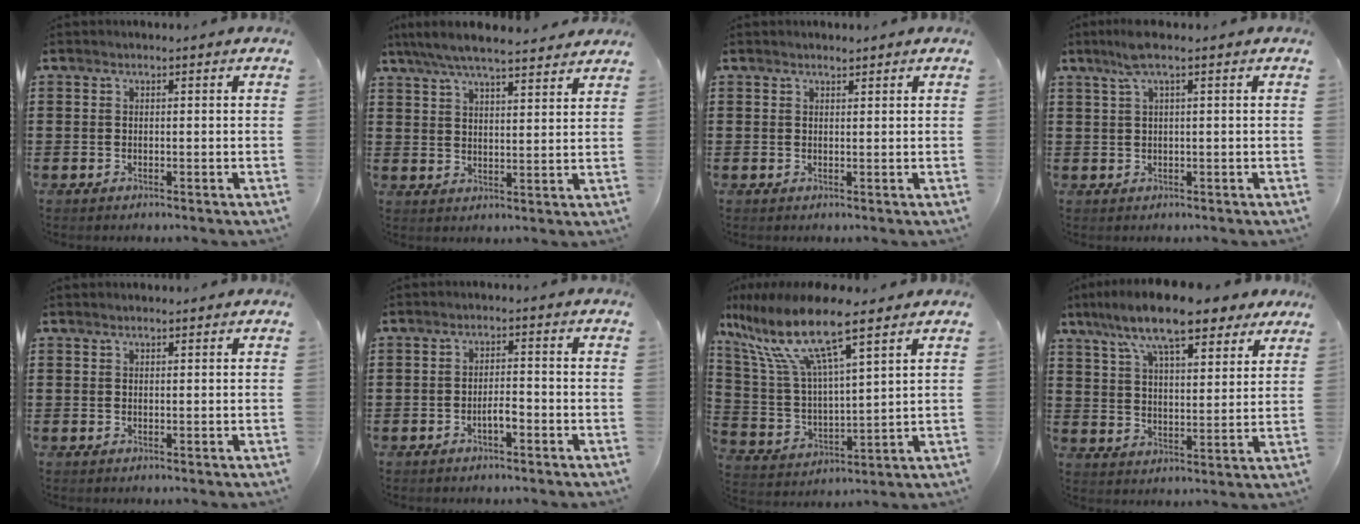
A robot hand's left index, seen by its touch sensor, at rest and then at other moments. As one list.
[{"total": 6.3, "force": [5.7, 0.5, 2.7], "torque": [-0.070, -0.019, 0.101]}, {"total": 0.8, "force": [0.8, 0.1, 0.3], "torque": [-0.006, 0.000, 0.015]}, {"total": 3.2, "force": [1.5, 0.1, 2.8], "torque": [-0.063, -0.002, 0.024]}, {"total": 0.7, "force": [0.6, 0.1, 0.3], "torque": [-0.005, 0.001, 0.013]}, {"total": 2.7, "force": [-1.4, 0.7, 2.1], "torque": [-0.039, 0.006, -0.027]}, {"total": 12.3, "force": [8.7, 2.2, 8.5], "torque": [-0.199, -0.045, 0.146]}, {"total": 12.4, "force": [9.6, 2.5, 7.4], "torque": [-0.166, -0.024, 0.167]}]